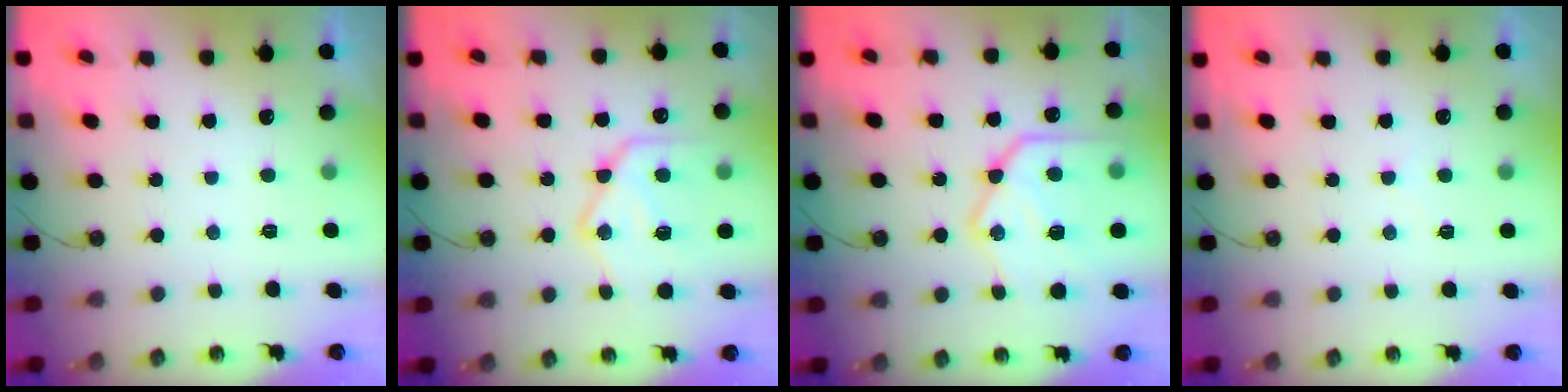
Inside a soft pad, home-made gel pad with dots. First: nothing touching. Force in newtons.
{"total": 17.9, "press": 17.8, "slide": 2.1}
{"total": 20.4, "press": 20.3, "slide": 1.6}
{"total": 3.0, "press": 3.0, "slide": 0.5}